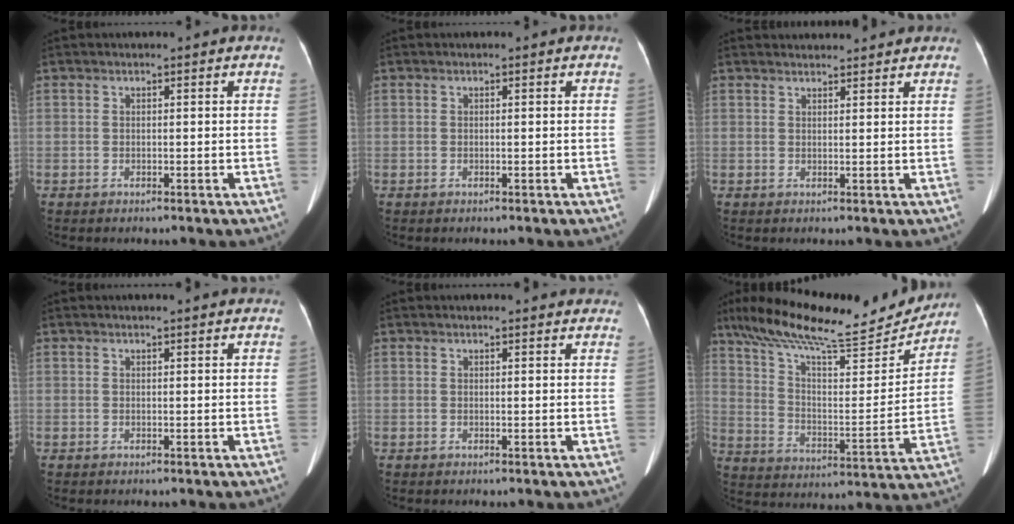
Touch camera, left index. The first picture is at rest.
{"total": 0.0}
{"total": 5.2, "force": [5.1, 0.9, 0.9], "torque": [-0.011, 0.027, 0.061]}
{"total": 3.3, "force": [3.1, 0.0, 1.1], "torque": [-0.016, 0.014, 0.034]}
{"total": 8.3, "force": [7.9, 1.3, 2.3], "torque": [-0.017, 0.016, 0.074]}
{"total": 22.9, "force": [19.6, 4.6, 10.8], "torque": [-0.187, 0.006, 0.296]}